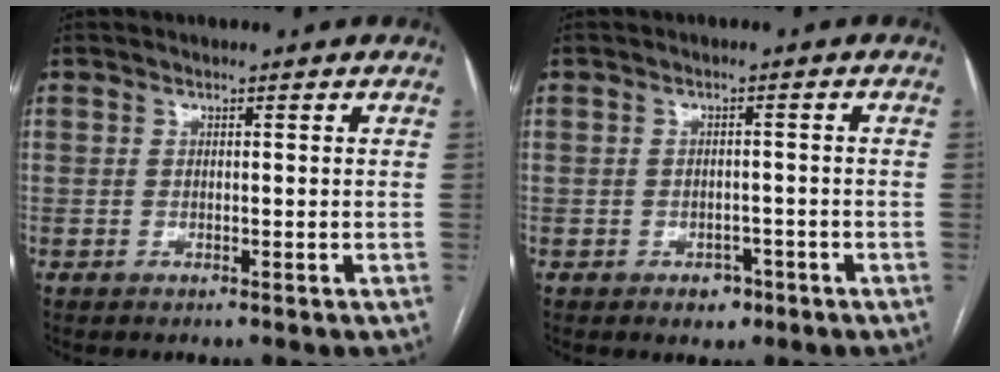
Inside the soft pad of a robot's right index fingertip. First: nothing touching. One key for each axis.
{"total": 2.8, "fx": -1.6, "fy": 2.0, "fz": 1.2, "tx": -0.009, "ty": 0.007, "tz": -0.014}